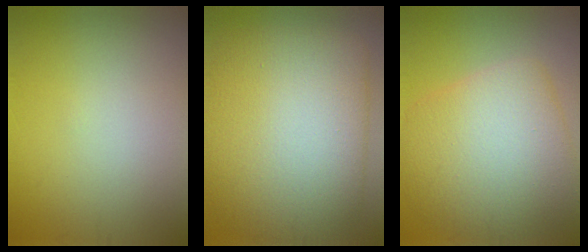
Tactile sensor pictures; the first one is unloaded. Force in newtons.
{"total": 13.0, "press": 13.0, "slide": 0.3}
{"total": 8.8, "press": 8.8, "slide": 0.3}